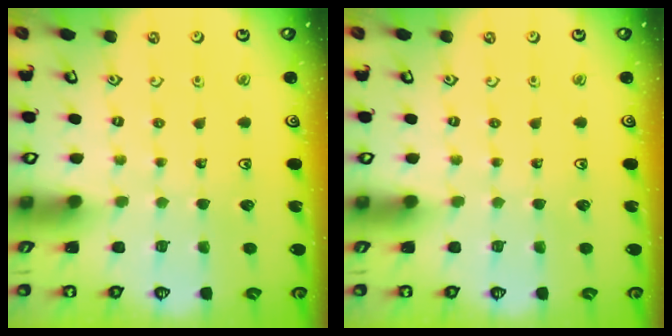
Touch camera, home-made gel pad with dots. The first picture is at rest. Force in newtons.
{"total": 0.0}